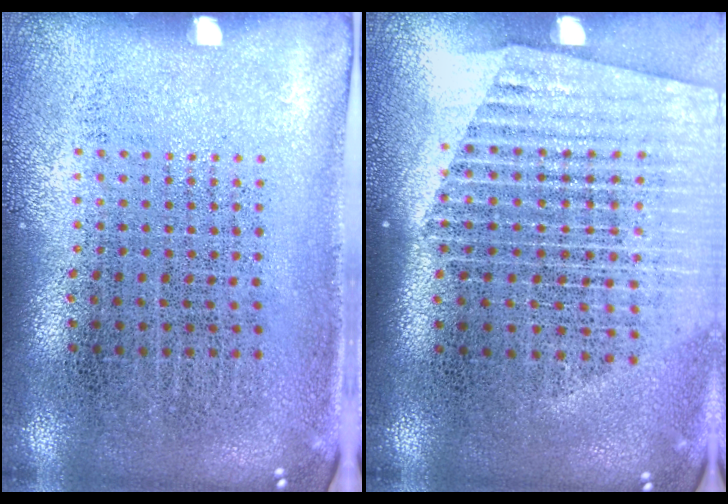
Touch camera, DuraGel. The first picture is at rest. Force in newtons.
{"total": 1.6, "press": 1.5, "slide": 0.5}